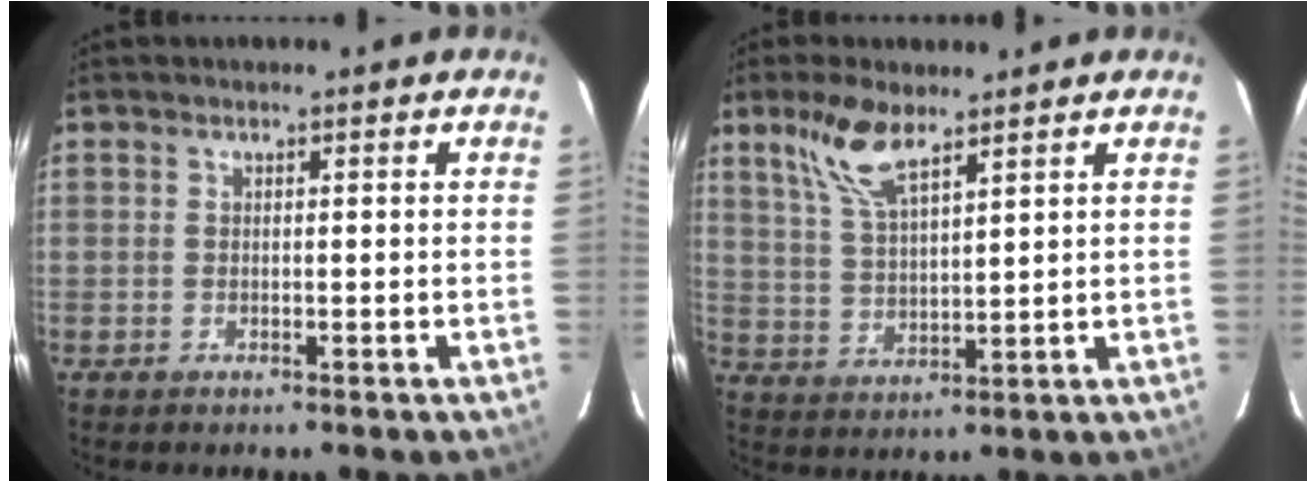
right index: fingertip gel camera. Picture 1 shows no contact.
{"total": 8.4, "force": [5.8, 2.5, 5.6], "torque": [-0.117, 0.008, 0.121]}